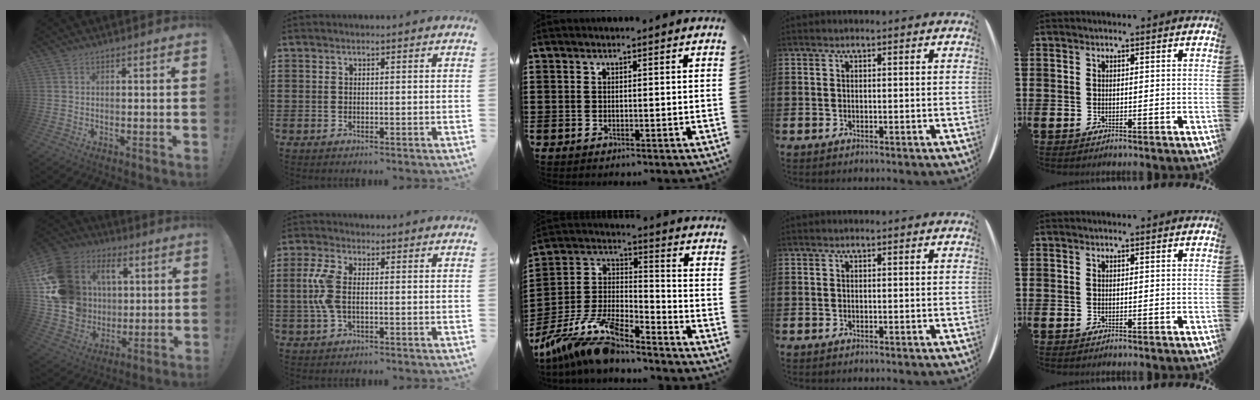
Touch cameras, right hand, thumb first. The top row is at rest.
{"thumb": {"total": 20.4, "force": [5.4, 17.5, 8.9], "torque": [-0.165, -0.011, 0.132]}, "index": {"total": 5.8, "force": [-0.2, 2.7, 5.1], "torque": [-0.129, -0.005, -0.011]}, "middle": {"total": 10.8, "force": [-9.5, 1.5, 4.9], "torque": [-0.113, 0.003, -0.195]}}